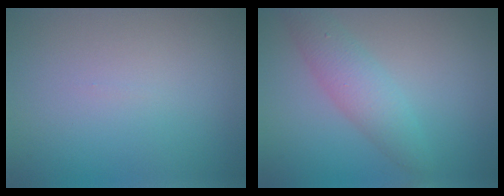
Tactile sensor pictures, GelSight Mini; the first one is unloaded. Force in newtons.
{"total": 3.3, "press": 3.3, "slide": 0.0}